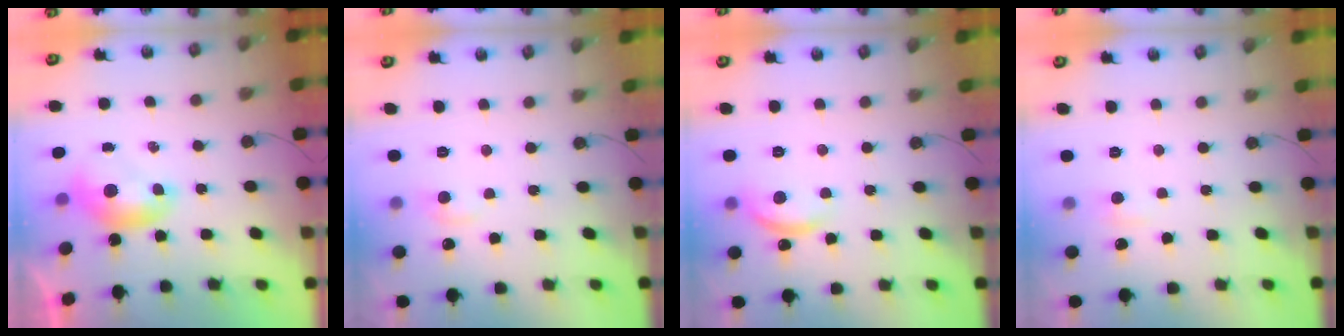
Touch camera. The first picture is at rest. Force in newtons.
{"total": 1.1, "press": 0.7, "slide": 0.9}
{"total": 5.3, "press": 5.3, "slide": 0.5}
{"total": 1.7, "press": 1.6, "slide": 0.5}